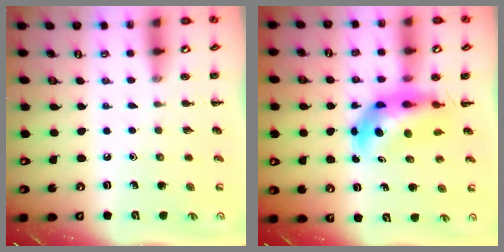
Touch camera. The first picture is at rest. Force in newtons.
{"total": 7.7, "press": 7.4, "slide": 2.2}